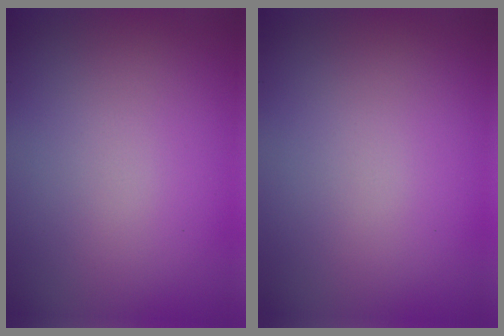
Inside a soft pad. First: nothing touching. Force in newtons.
{"total": 0.0}